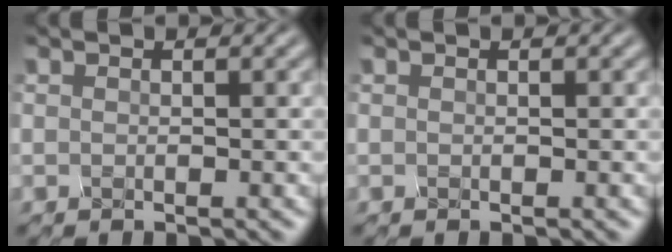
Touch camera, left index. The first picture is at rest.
{"total": 0.0}